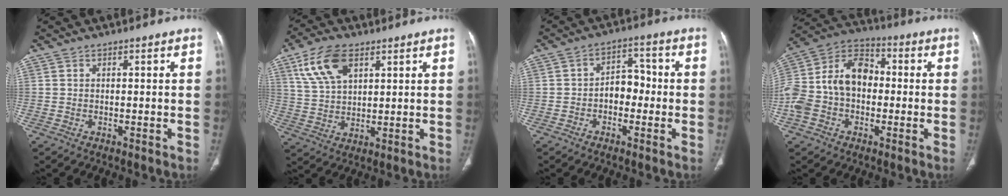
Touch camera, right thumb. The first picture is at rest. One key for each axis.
{"total": 10.6, "fx": 5.3, "fy": 5.7, "fz": 7.2, "tx": -0.132, "ty": -0.011, "tz": 0.110}
{"total": 5.7, "fx": -1.2, "fy": 4.1, "fz": 3.8, "tx": -0.031, "ty": 0.027, "tz": -0.030}
{"total": 16.8, "fx": -1.2, "fy": 11.9, "fz": 11.7, "tx": -0.220, "ty": 0.047, "tz": -0.030}